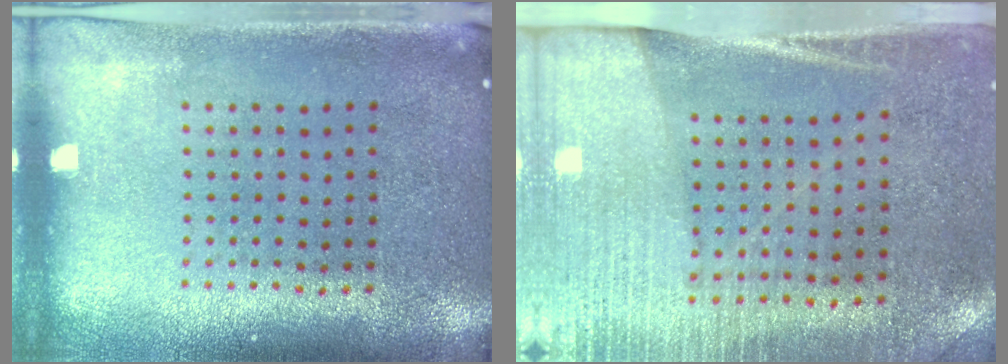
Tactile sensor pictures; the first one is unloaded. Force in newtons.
{"total": 2.9, "press": 2.6, "slide": 1.3}